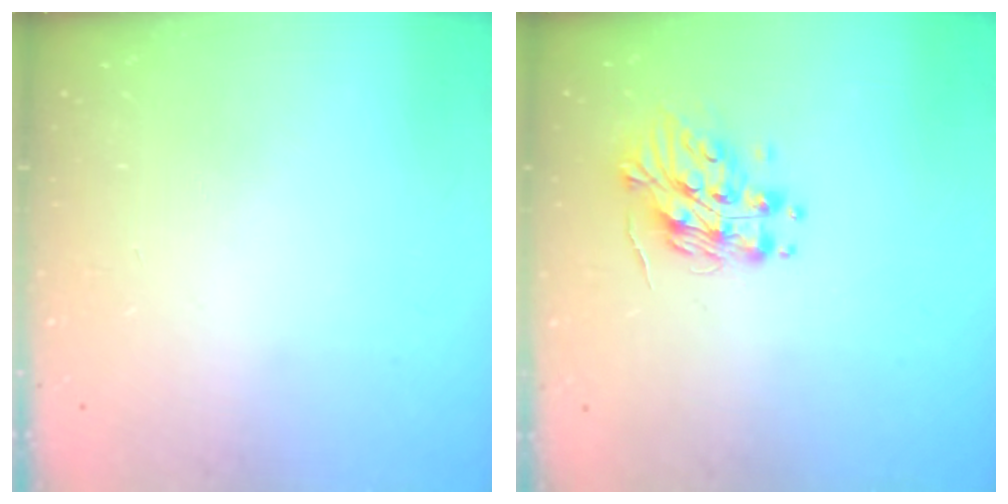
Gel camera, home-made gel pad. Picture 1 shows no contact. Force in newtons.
{"total": 12.2, "press": 12.1, "slide": 1.2}